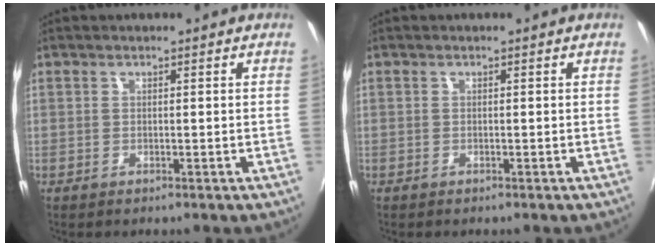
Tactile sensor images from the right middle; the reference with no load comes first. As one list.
[{"total": 0.0}]